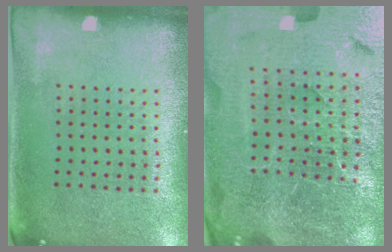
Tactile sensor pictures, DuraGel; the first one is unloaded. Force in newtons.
{"total": 7.1, "press": 6.1, "slide": 3.6}